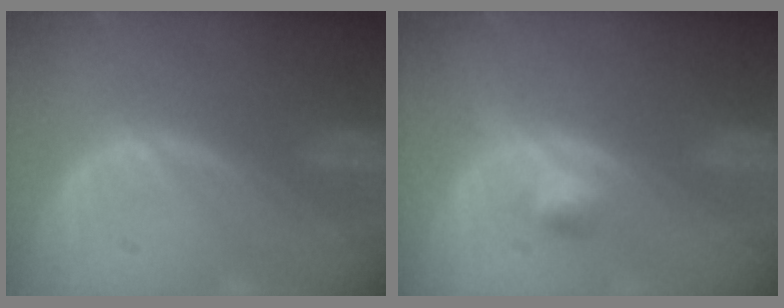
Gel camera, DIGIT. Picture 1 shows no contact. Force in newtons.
{"total": 2.6, "press": 2.4, "slide": 1.1}